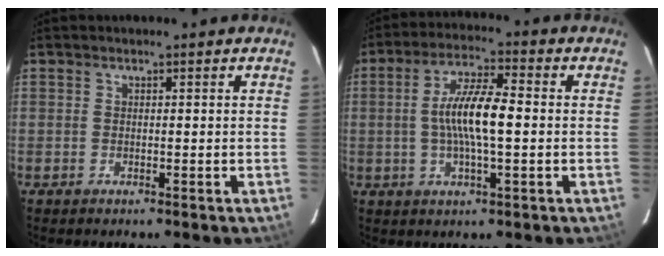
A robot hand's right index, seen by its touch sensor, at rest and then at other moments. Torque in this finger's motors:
{"motor_torque": [0.98, -0.31, 0.58, 0.18]}